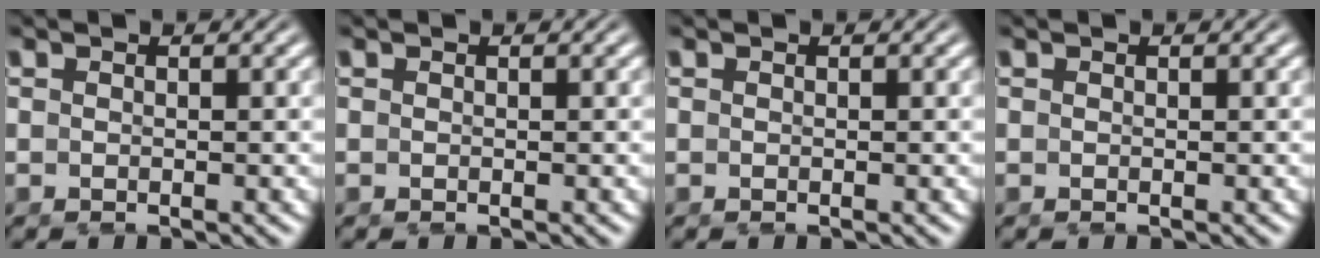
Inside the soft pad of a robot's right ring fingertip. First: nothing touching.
{"total": 0.0}
{"total": 0.0}
{"total": 0.0}